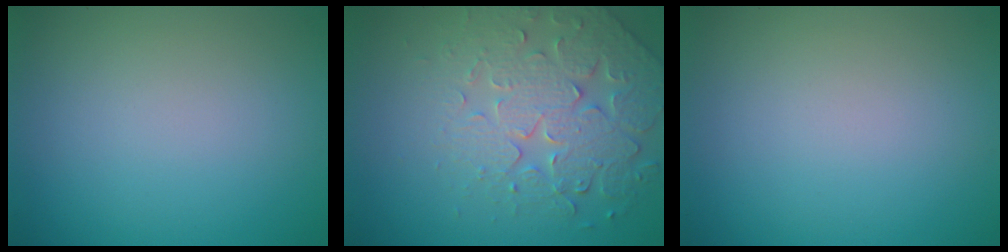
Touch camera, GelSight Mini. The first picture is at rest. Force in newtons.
{"total": 4.8, "press": 4.7, "slide": 1.1}
{"total": 0.0}